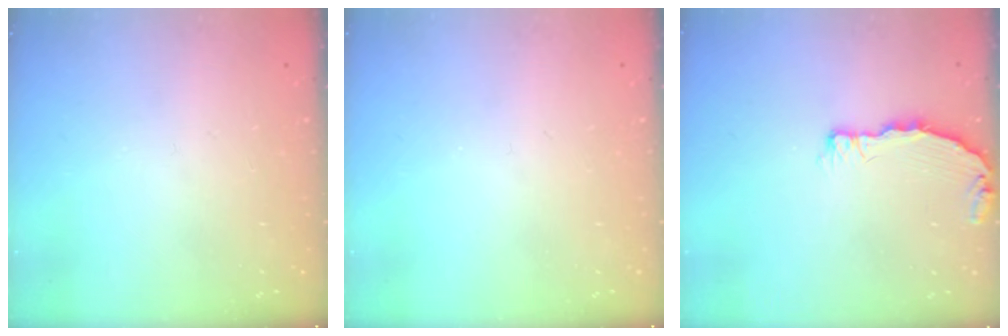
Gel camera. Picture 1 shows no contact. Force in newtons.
{"total": 0.0}
{"total": 5.4, "press": 5.4, "slide": 0.4}